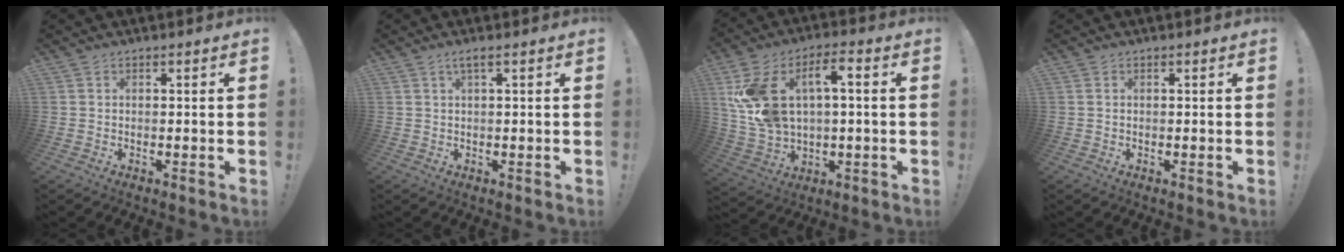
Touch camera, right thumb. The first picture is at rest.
{"total": 2.1, "force": [0.7, -0.2, 2.0], "torque": [-0.040, -0.001, 0.012]}
{"total": 14.8, "force": [3.2, 9.2, 11.2], "torque": [-0.221, -0.005, 0.057]}
{"total": 0.0}